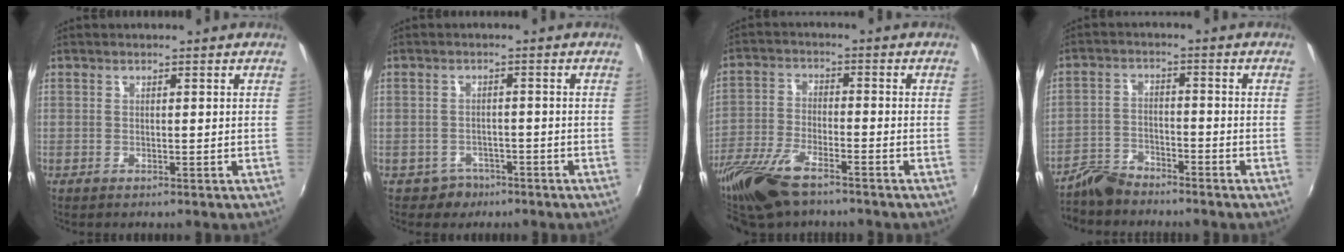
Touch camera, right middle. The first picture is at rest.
{"total": 3.4, "force": [-2.1, 2.6, 0.0], "torque": [-0.011, 0.007, -0.029]}
{"total": 12.9, "force": [-9.7, 3.9, 7.6], "torque": [-0.180, -0.028, -0.194]}
{"total": 6.7, "force": [-5.9, 2.4, 1.8], "torque": [-0.052, 0.007, -0.110]}